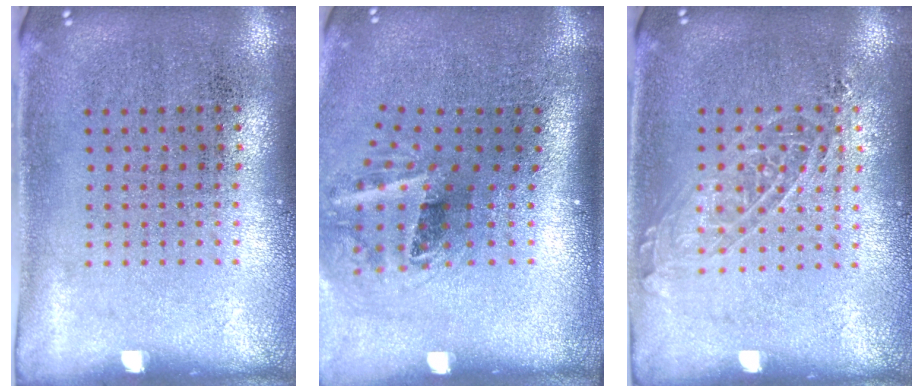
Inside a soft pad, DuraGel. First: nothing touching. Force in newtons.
{"total": 2.2, "press": 1.3, "slide": 1.7}
{"total": 1.3, "press": 1.1, "slide": 0.5}